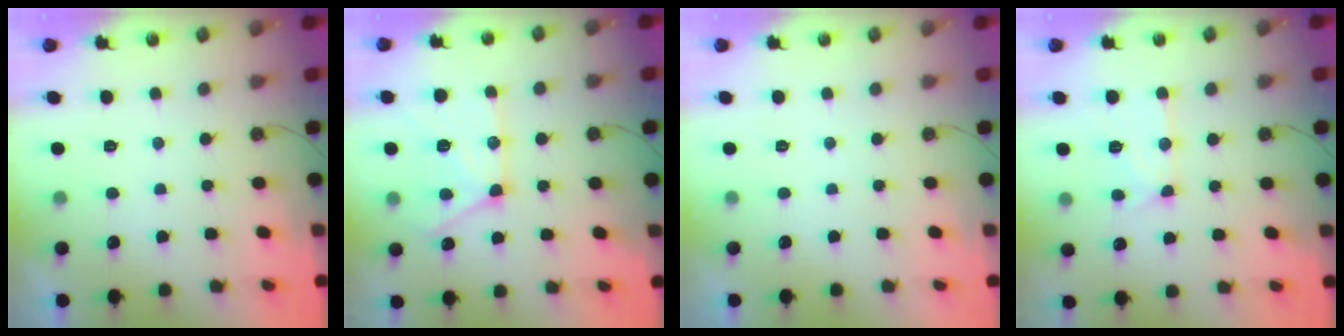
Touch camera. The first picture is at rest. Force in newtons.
{"total": 15.0, "press": 14.9, "slide": 1.7}
{"total": 0.0}
{"total": 13.1, "press": 13.1, "slide": 1.3}